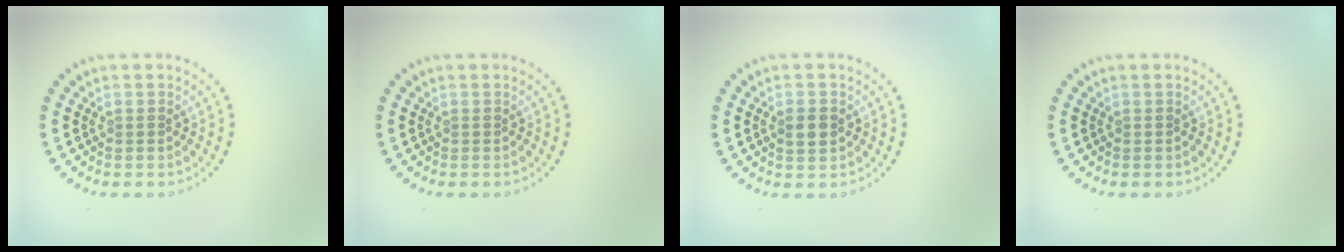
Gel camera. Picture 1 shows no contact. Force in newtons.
{"total": 0.0}
{"total": 1.9, "press": 1.9, "slide": 0.1}
{"total": 0.0}